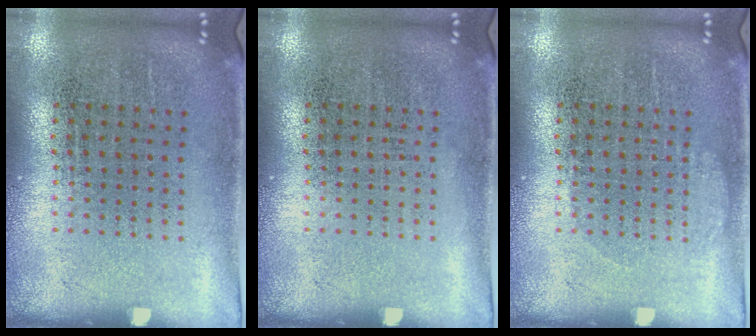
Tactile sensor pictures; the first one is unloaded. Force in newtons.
{"total": 0.0}
{"total": 0.7, "press": 0.7, "slide": 0.2}